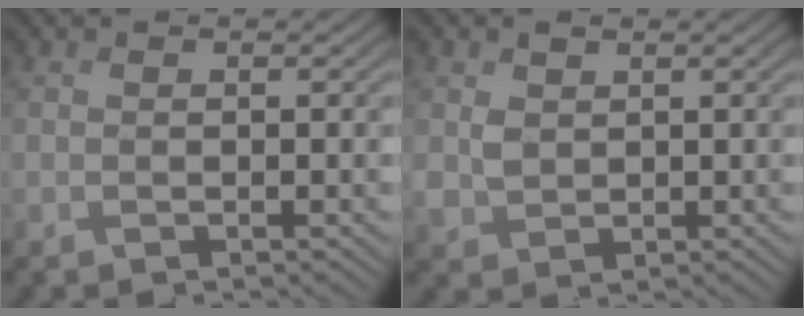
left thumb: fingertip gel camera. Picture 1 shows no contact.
{"total": 2.6, "force": [0.9, 2.0, 1.4], "torque": [-0.034, -0.003, 0.020]}